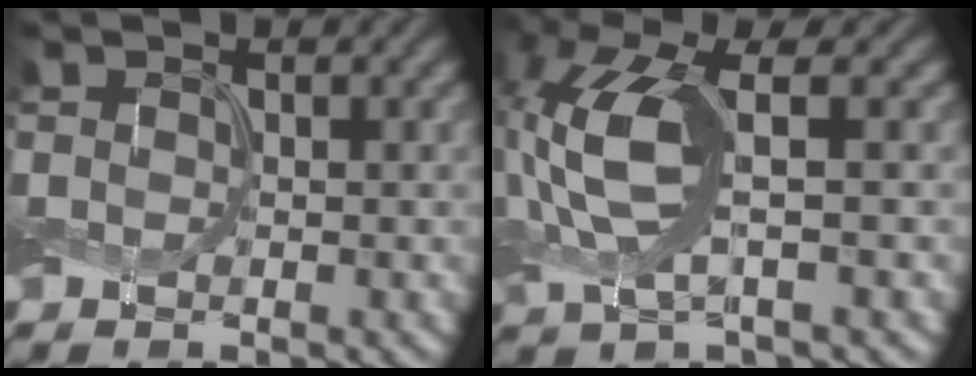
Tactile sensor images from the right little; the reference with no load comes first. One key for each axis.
{"total": 7.0, "fx": 0.2, "fy": 2.5, "fz": 6.5, "tx": -0.165, "ty": 0.008, "tz": 0.004}